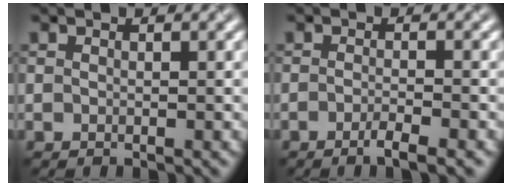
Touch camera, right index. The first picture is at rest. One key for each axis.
{"total": 2.4, "fx": -1.3, "fy": 0.7, "fz": 1.8, "tx": -0.025, "ty": 0.000, "tz": -0.028}